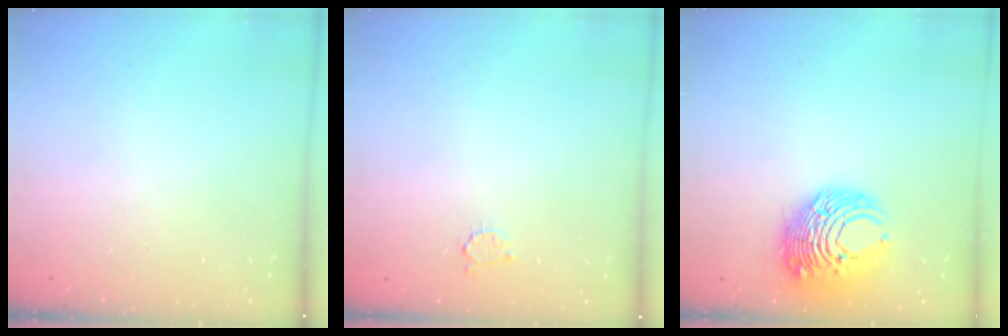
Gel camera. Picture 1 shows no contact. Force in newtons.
{"total": 2.7, "press": 2.7, "slide": 0.3}
{"total": 11.3, "press": 11.3, "slide": 1.2}